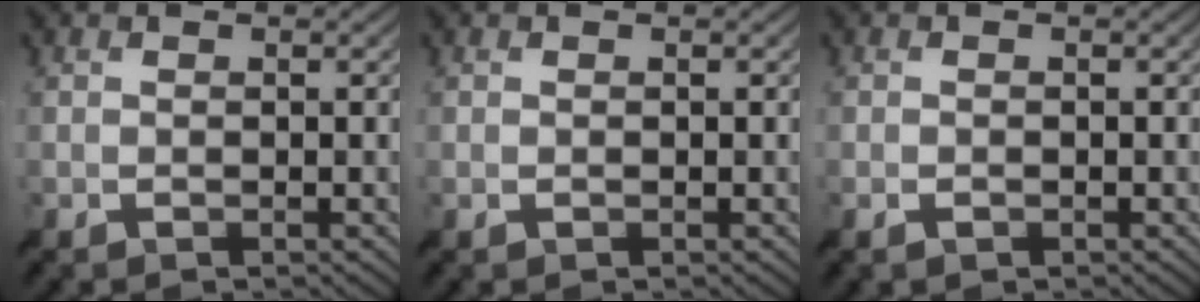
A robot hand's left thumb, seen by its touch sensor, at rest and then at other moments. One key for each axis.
{"total": 0.0}
{"total": 0.8, "fx": -0.6, "fy": 0.5, "fz": 0.4, "tx": -0.010, "ty": -0.003, "tz": -0.010}